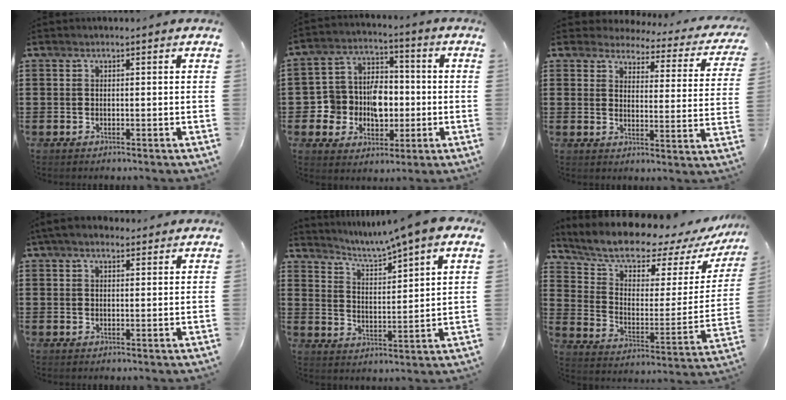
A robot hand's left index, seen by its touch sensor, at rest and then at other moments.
{"total": 9.0, "force": [-1.3, 8.0, 4.0], "torque": [-0.107, 0.020, -0.017]}
{"total": 3.3, "force": [3.2, 0.8, 0.7], "torque": [-0.028, -0.024, 0.049]}
{"total": 3.0, "force": [2.1, 1.3, 1.7], "torque": [-0.038, 0.008, 0.038]}
{"total": 5.2, "force": [4.6, -0.7, 2.3], "torque": [-0.067, -0.034, 0.071]}
{"total": 9.4, "force": [8.4, 2.6, 3.2], "torque": [-0.084, -0.067, 0.140]}